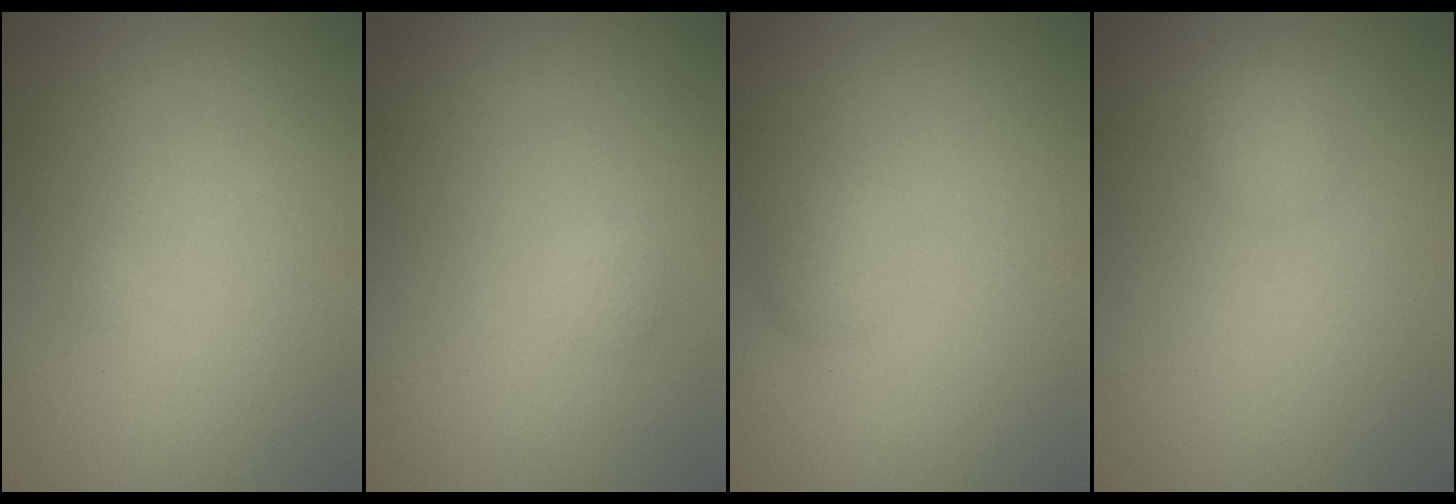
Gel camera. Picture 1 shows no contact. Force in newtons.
{"total": 0.6, "press": 0.6, "slide": 0.0}
{"total": 1.1, "press": 1.1, "slide": 0.1}
{"total": 1.3, "press": 1.3, "slide": 0.0}